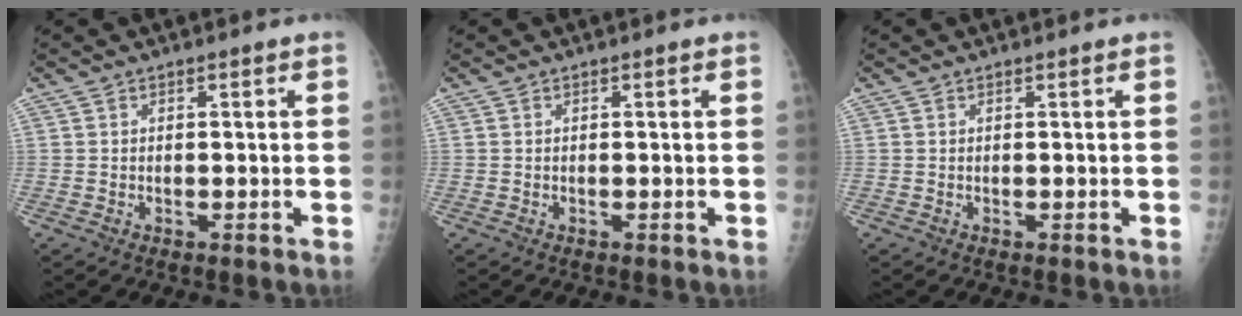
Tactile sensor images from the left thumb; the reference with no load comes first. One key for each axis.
{"total": 0.0}
{"total": 0.0}